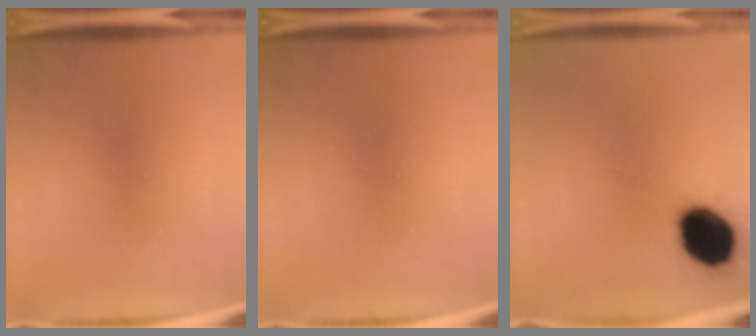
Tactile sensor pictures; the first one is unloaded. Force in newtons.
{"total": 0.0}
{"total": 15.9}